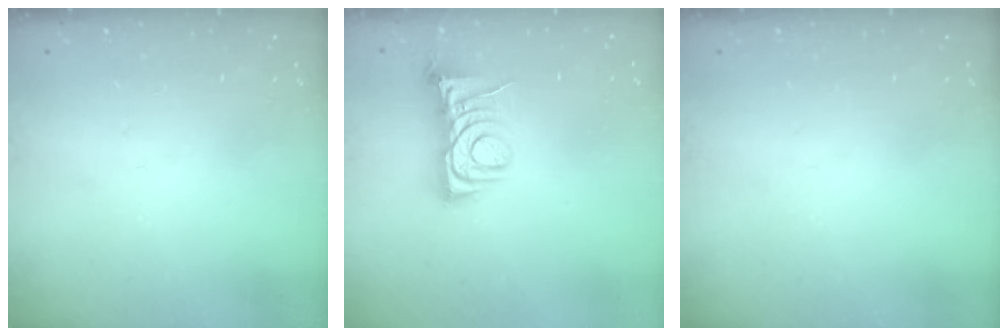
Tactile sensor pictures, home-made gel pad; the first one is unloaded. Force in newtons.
{"total": 7.1, "press": 7.0, "slide": 1.0}
{"total": 0.0}